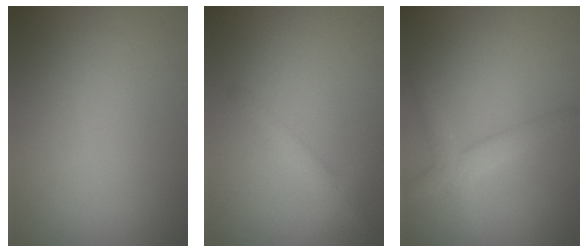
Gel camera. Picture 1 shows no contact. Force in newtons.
{"total": 2.4, "press": 2.4, "slide": 0.1}
{"total": 2.6, "press": 2.6, "slide": 0.2}